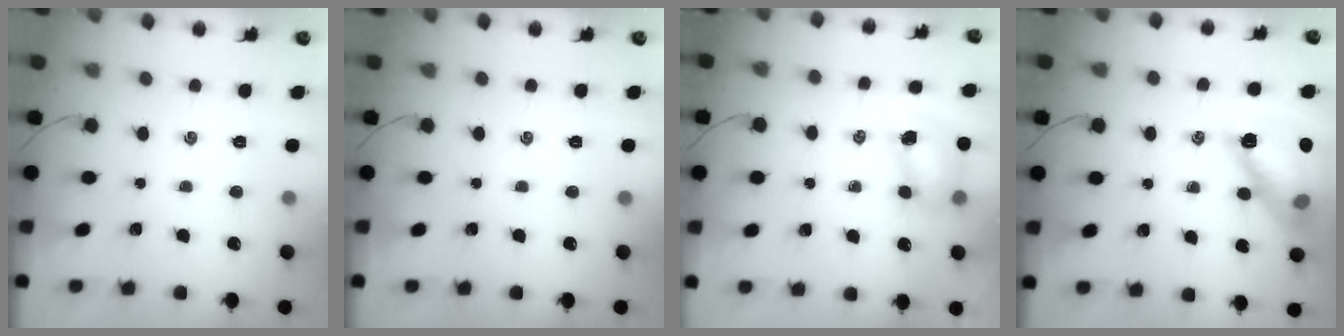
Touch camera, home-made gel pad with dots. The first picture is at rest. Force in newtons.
{"total": 0.0}
{"total": 7.6, "press": 7.5, "slide": 1.0}
{"total": 14.2, "press": 14.2, "slide": 0.7}